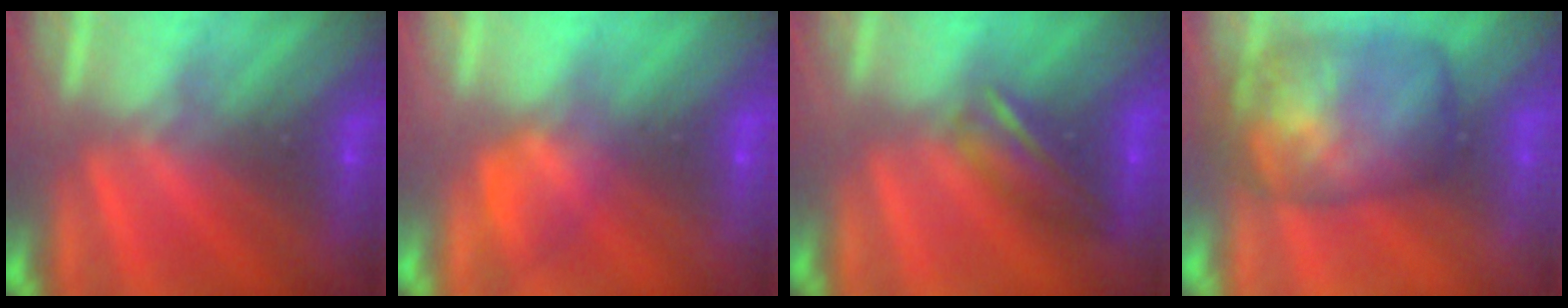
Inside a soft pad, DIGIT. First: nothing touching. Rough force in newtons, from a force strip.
{"total": 1.6}
{"total": 5.8}
{"total": 7.4}